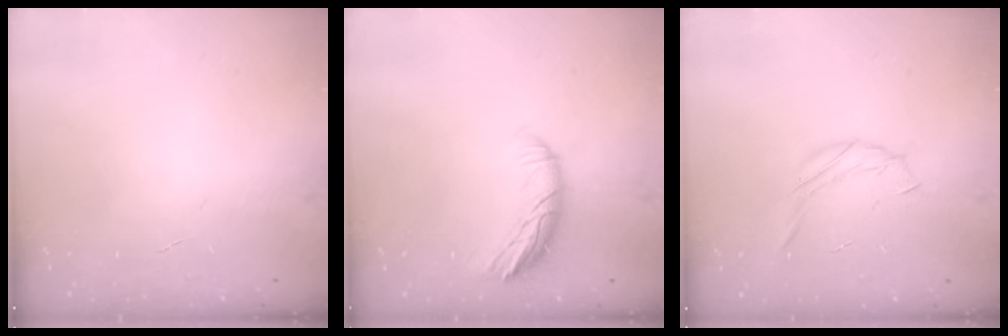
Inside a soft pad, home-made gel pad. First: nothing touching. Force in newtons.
{"total": 10.2, "press": 10.2, "slide": 0.1}
{"total": 6.3, "press": 6.1, "slide": 1.6}